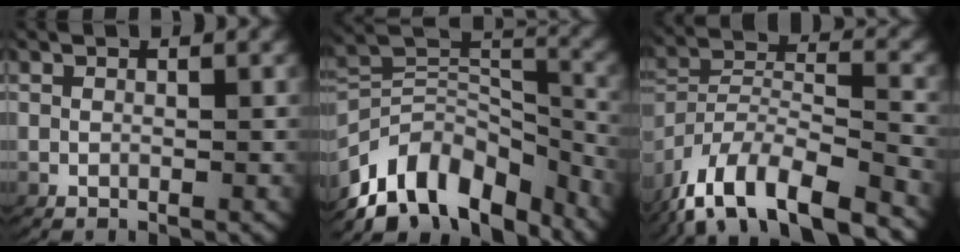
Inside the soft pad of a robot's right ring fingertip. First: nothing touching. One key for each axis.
{"total": 13.1, "fx": -6.9, "fy": 8.9, "fz": 6.7, "tx": -0.123, "ty": -0.042, "tz": -0.101}
{"total": 8.7, "fx": -5.3, "fy": 4.6, "fz": 5.2, "tx": -0.094, "ty": -0.016, "tz": -0.082}